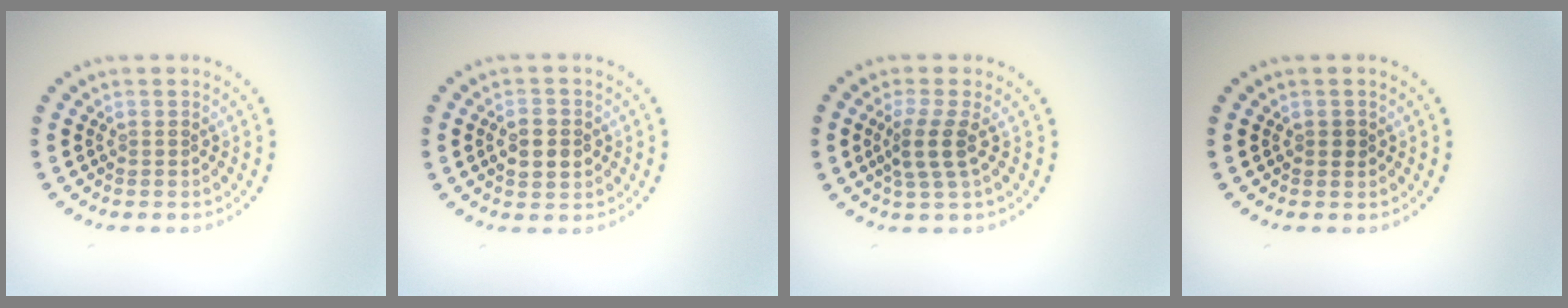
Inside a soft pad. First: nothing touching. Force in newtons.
{"total": 2.9, "press": 2.9, "slide": 0.1}
{"total": 2.6, "press": 2.0, "slide": 1.6}
{"total": 0.9, "press": 0.9, "slide": 0.1}